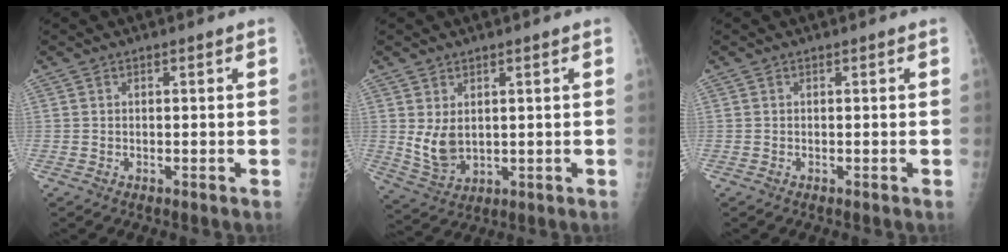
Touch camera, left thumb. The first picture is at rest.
{"total": 6.2, "force": [1.2, 4.0, 4.5], "torque": [-0.074, -0.017, 0.039]}
{"total": 0.0}